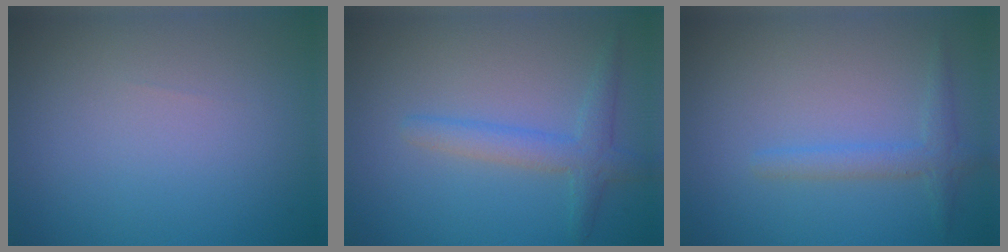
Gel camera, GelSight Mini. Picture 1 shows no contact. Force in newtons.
{"total": 2.8, "press": 2.7, "slide": 0.2}
{"total": 1.9, "press": 1.9, "slide": 0.1}